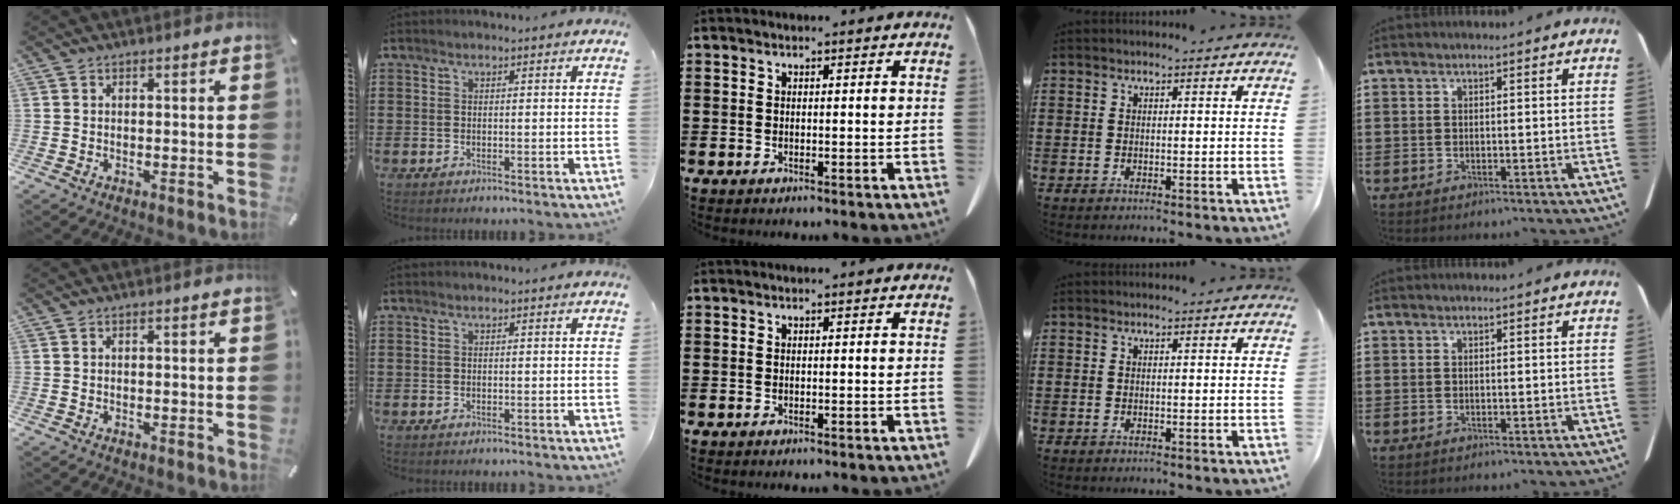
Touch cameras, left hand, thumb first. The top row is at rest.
{}